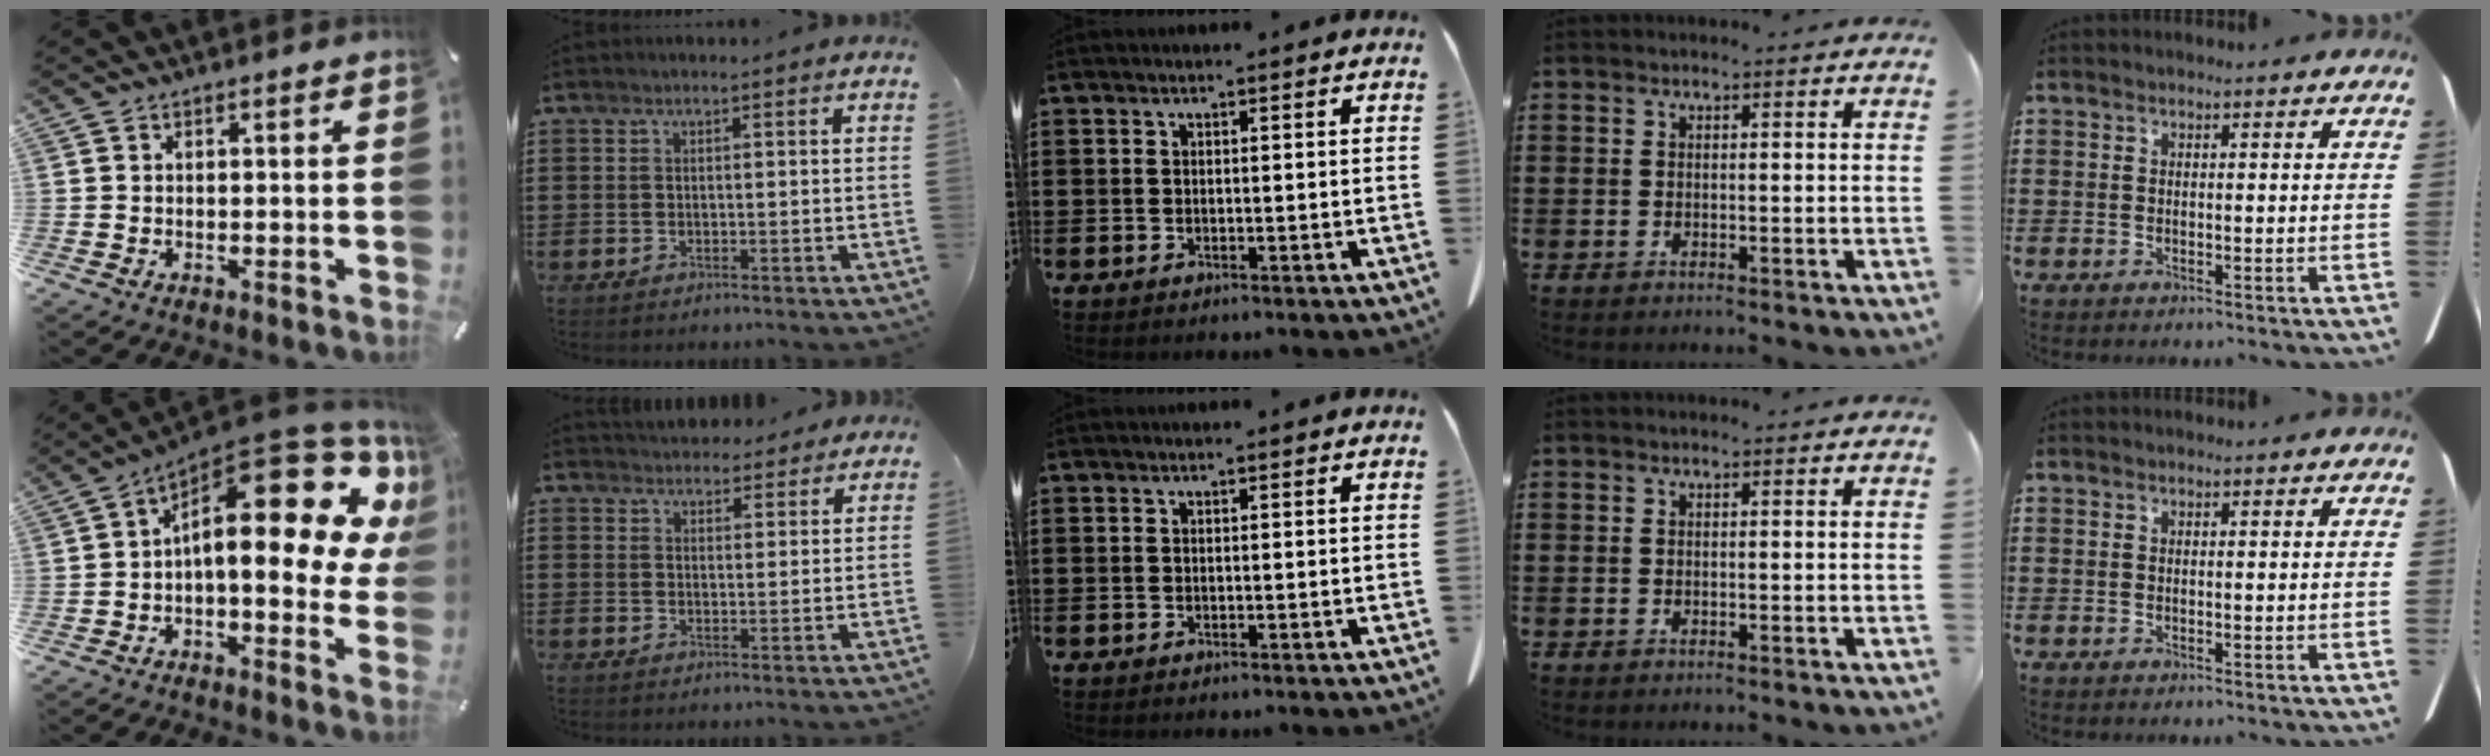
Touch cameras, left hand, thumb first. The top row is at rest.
{"thumb": {"total": 21.9, "force": [7.2, 9.1, 18.6], "torque": [-0.271, -0.070, 0.122]}, "index": {"total": 3.5, "force": [3.2, 1.4, -0.1], "torque": [-0.003, -0.008, 0.060]}}